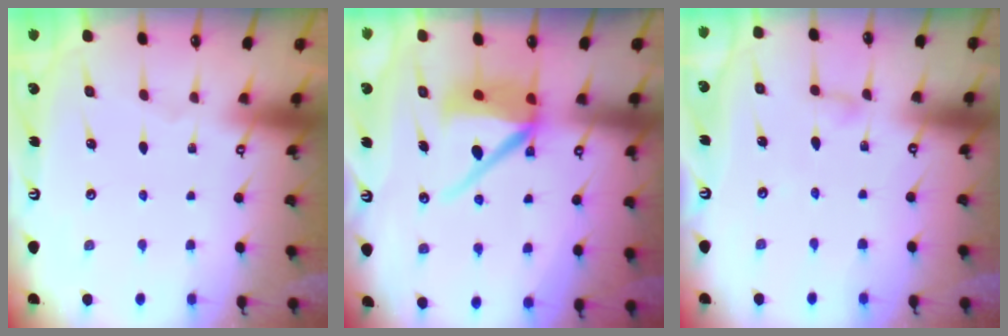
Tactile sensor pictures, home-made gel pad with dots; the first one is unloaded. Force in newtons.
{"total": 9.8, "press": 9.7, "slide": 1.0}
{"total": 2.3, "press": 2.3, "slide": 0.2}